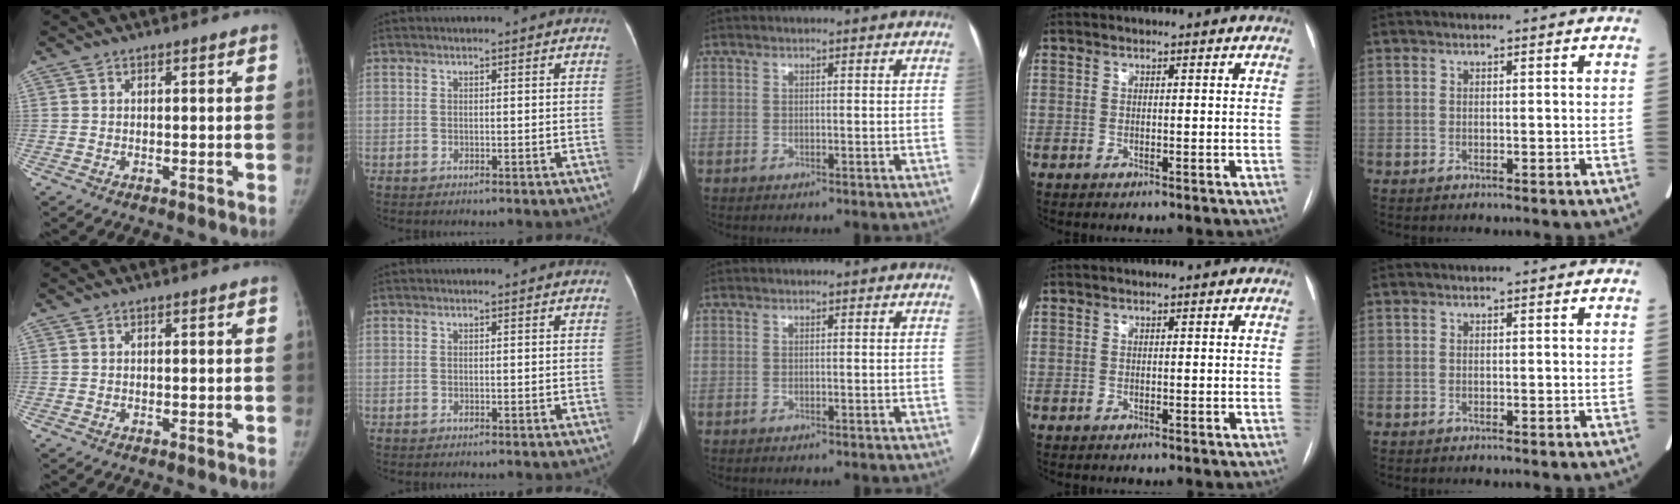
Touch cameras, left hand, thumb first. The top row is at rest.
{}